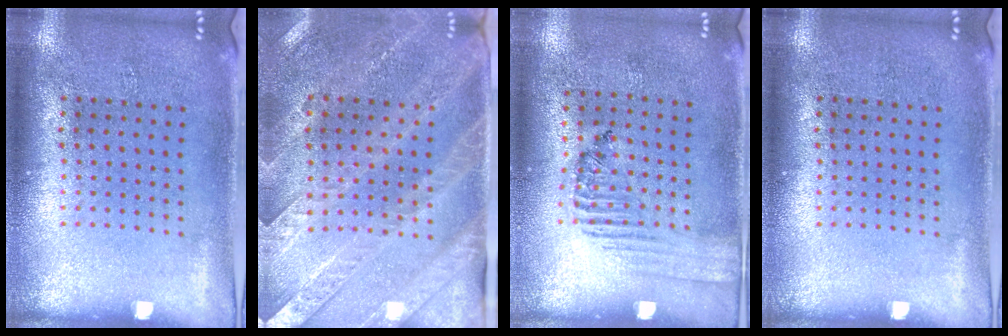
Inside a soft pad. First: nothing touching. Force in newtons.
{"total": 2.9, "press": 2.7, "slide": 1.1}
{"total": 1.4, "press": 1.1, "slide": 0.9}
{"total": 0.0}